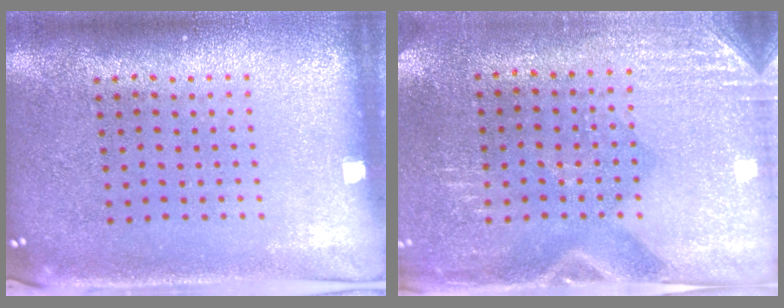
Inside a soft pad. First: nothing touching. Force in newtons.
{"total": 2.8, "press": 2.5, "slide": 1.3}